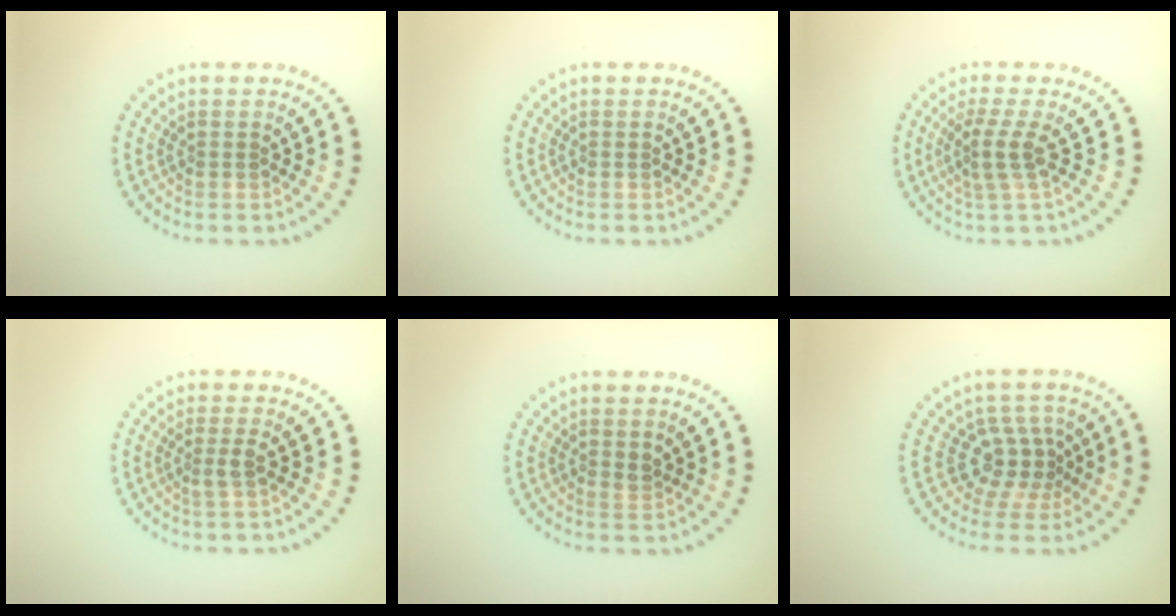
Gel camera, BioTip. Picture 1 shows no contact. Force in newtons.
{"total": 0.0}
{"total": 2.7, "press": 1.9, "slide": 1.9}
{"total": 1.4, "press": 1.1, "slide": 0.9}
{"total": 0.9, "press": 0.8, "slide": 0.5}
{"total": 3.4, "press": 2.5, "slide": 2.3}